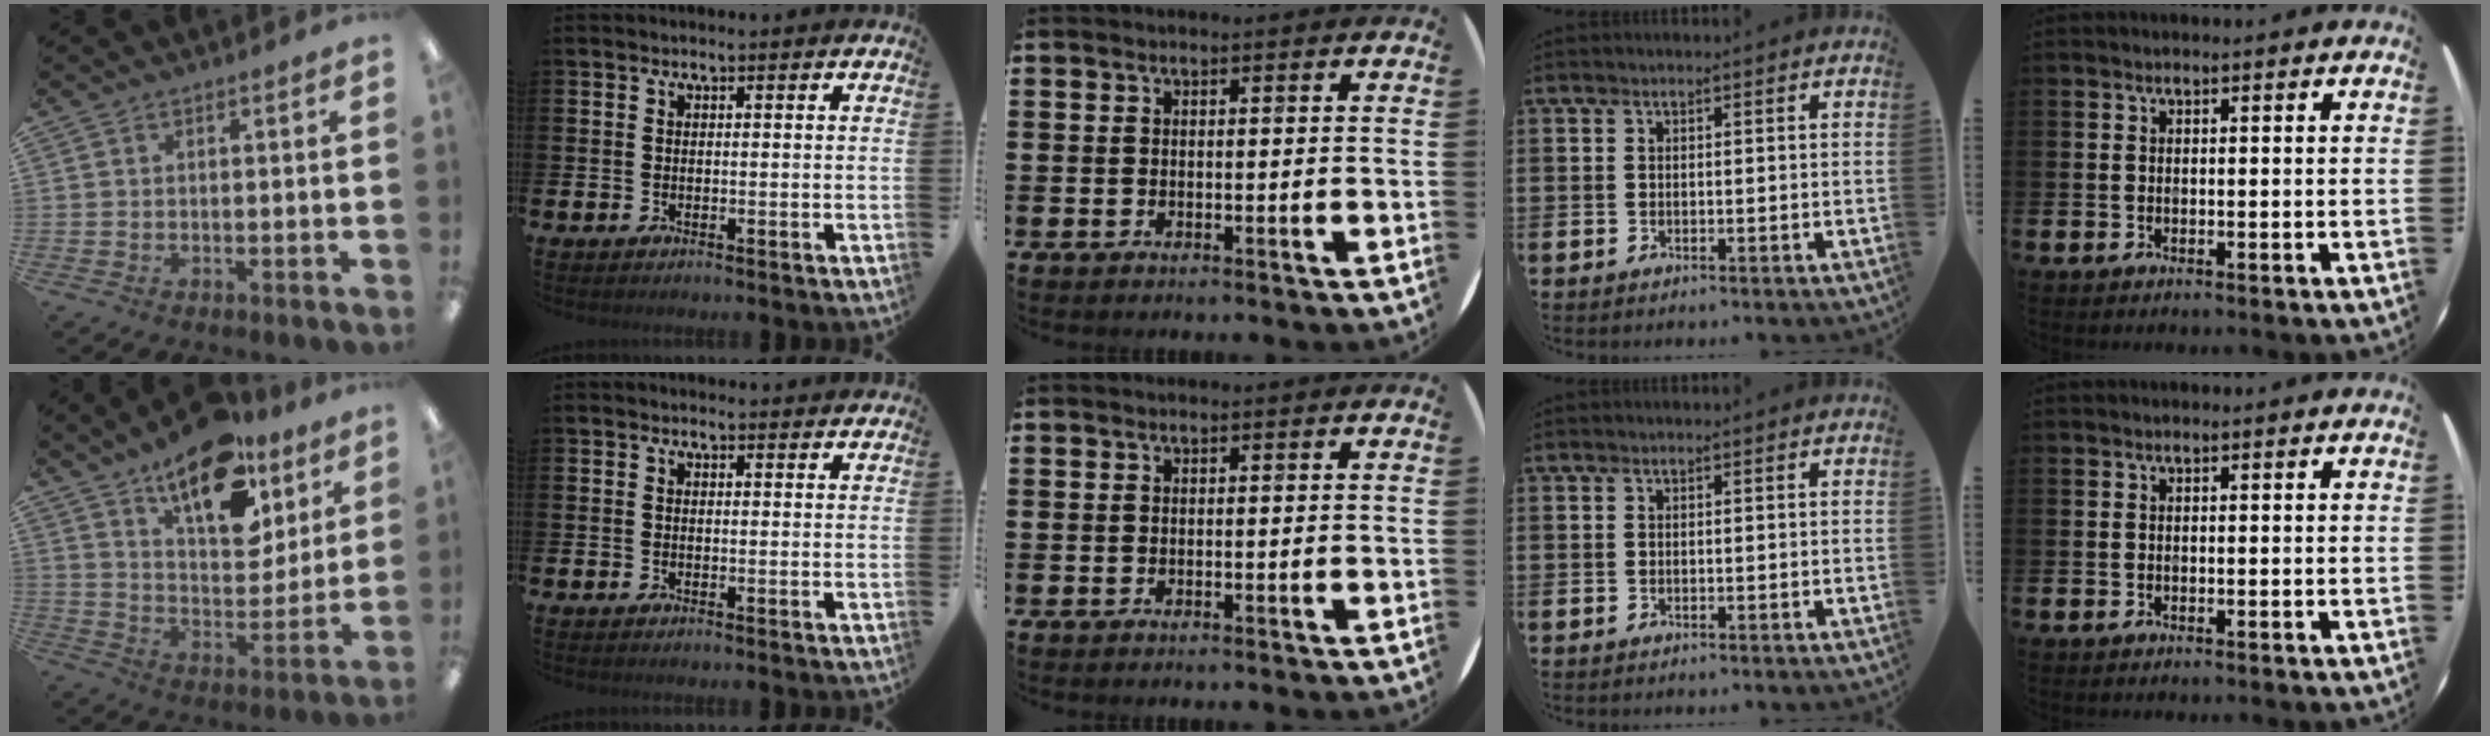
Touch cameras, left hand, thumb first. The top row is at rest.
{"thumb": {"total": 18.4, "force": [12.5, 8.6, 10.4], "torque": [-0.153, -0.075, 0.216]}, "index": {"total": 0.8, "force": [0.7, 0.2, 0.1], "torque": [0.007, -0.001, 0.011]}}